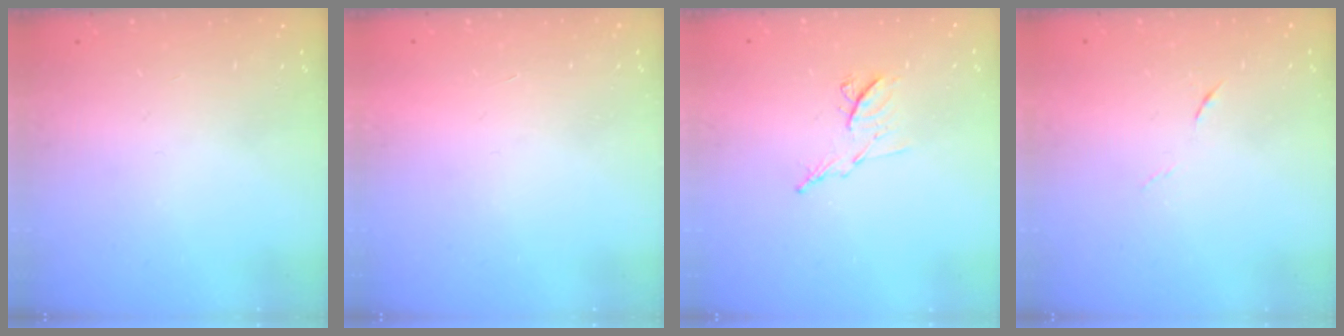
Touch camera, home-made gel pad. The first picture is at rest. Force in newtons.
{"total": 1.5, "press": 1.5, "slide": 0.1}
{"total": 7.6, "press": 7.5, "slide": 1.1}
{"total": 4.4, "press": 4.2, "slide": 1.3}